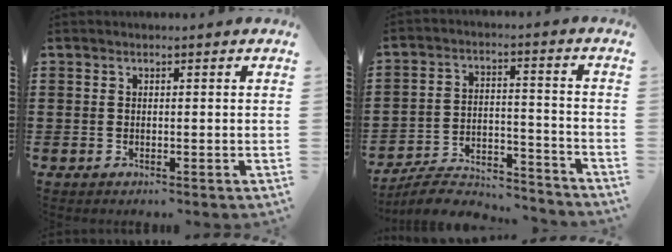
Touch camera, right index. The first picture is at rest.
{"total": 6.6, "force": [-6.2, 1.1, 1.9], "torque": [-0.040, 0.006, -0.123]}